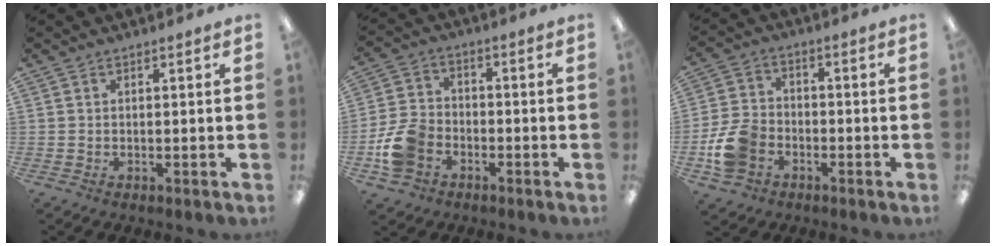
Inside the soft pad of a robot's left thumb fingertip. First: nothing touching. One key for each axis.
{"total": 10.0, "fx": -4.1, "fy": 7.5, "fz": 5.2, "tx": -0.117, "ty": 0.032, "tz": -0.075}
{"total": 10.2, "fx": -4.0, "fy": 7.7, "fz": 5.3, "tx": -0.119, "ty": 0.029, "tz": -0.072}